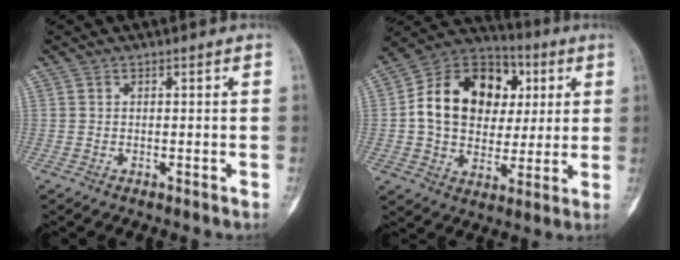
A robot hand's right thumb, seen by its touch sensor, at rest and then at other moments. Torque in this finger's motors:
{"motor_torque": [0.67, 2.84, 0.53, -0.39, 0.11]}